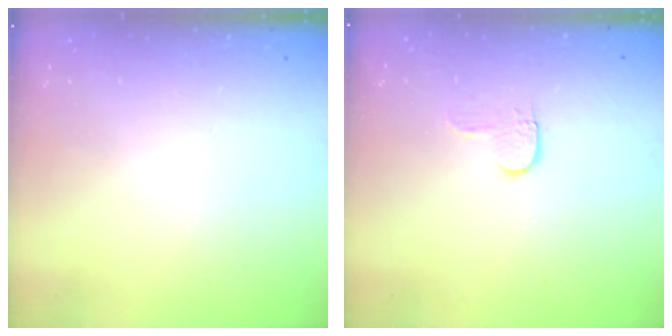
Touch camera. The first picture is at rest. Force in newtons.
{"total": 3.9, "press": 3.9, "slide": 0.5}